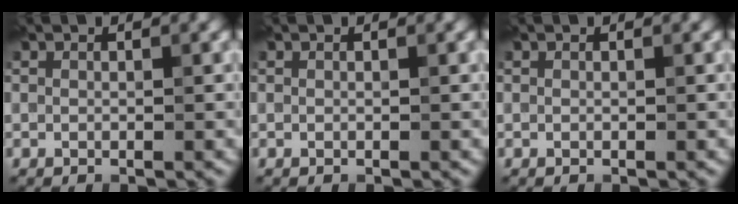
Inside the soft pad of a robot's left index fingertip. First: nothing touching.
{"total": 0.0}
{"total": 0.0}